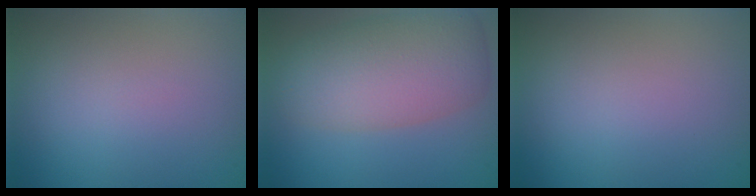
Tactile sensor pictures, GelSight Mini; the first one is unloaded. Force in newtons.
{"total": 7.5, "press": 7.5, "slide": 0.2}
{"total": 0.0}